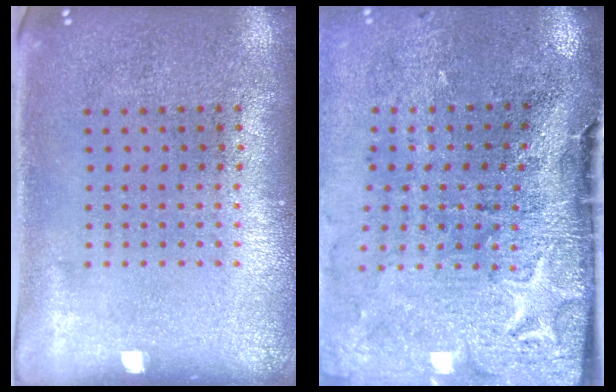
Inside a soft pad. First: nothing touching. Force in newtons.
{"total": 4.8, "press": 3.8, "slide": 2.9}